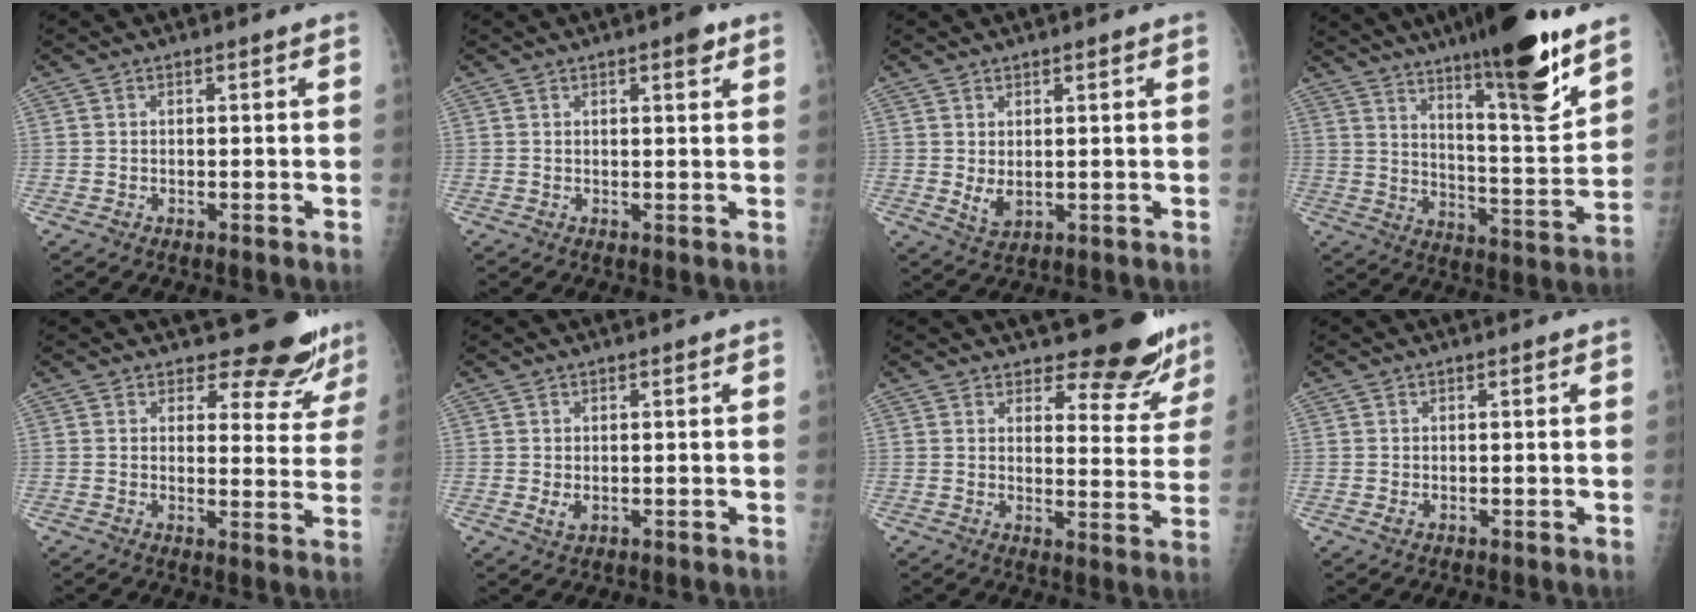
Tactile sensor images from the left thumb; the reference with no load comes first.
{"total": 2.5, "force": [1.5, 0.7, 1.9], "torque": [-0.020, -0.005, 0.017]}
{"total": 4.2, "force": [0.9, 2.3, 3.3], "torque": [-0.054, -0.015, 0.025]}
{"total": 22.5, "force": [15.5, 3.7, 15.9], "torque": [-0.219, -0.081, 0.249]}
{"total": 10.5, "force": [9.5, 3.7, 2.4], "torque": [0.006, -0.079, 0.103]}
{"total": 2.1, "force": [0.2, 1.3, 1.7], "torque": [-0.026, -0.007, 0.009]}
{"total": 11.9, "force": [10.3, 4.2, 4.2], "torque": [-0.015, -0.088, 0.123]}
{"total": 1.0, "force": [0.2, 0.6, 0.8], "torque": [-0.013, -0.002, 0.006]}